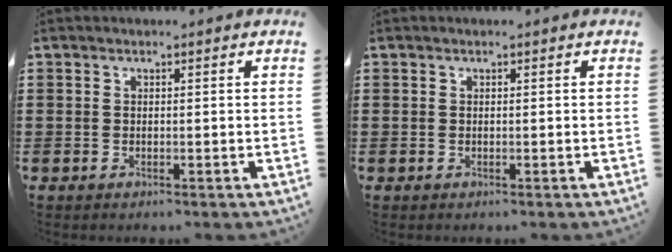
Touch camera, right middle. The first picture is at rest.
{"total": 0.0}